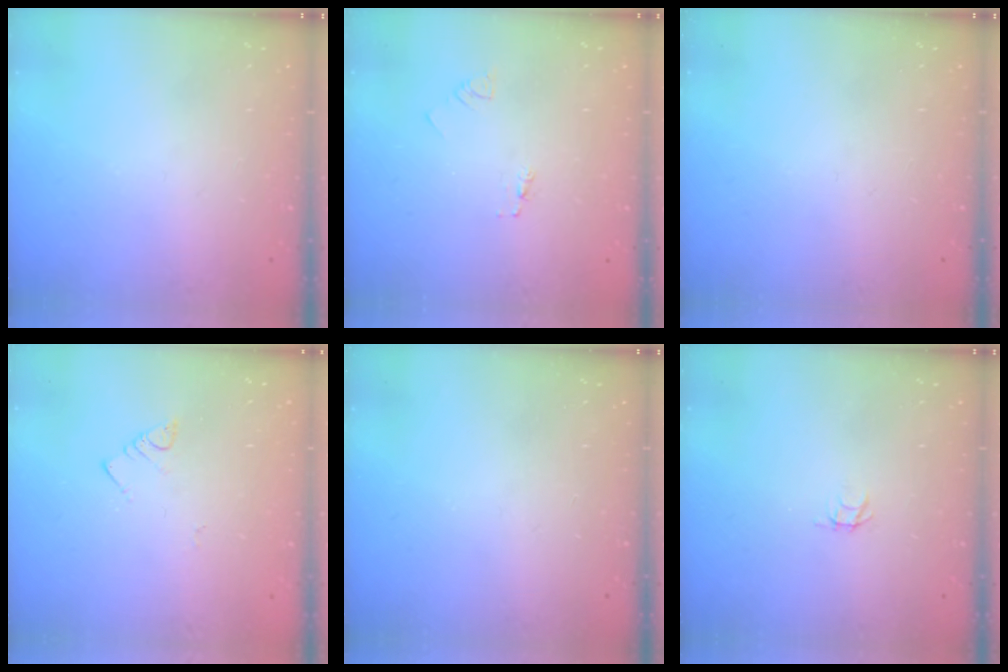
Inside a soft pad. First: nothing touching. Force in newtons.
{"total": 1.8, "press": 1.8, "slide": 0.2}
{"total": 0.0}
{"total": 2.7, "press": 2.6, "slide": 0.5}
{"total": 0.0}
{"total": 1.8, "press": 1.8, "slide": 0.1}